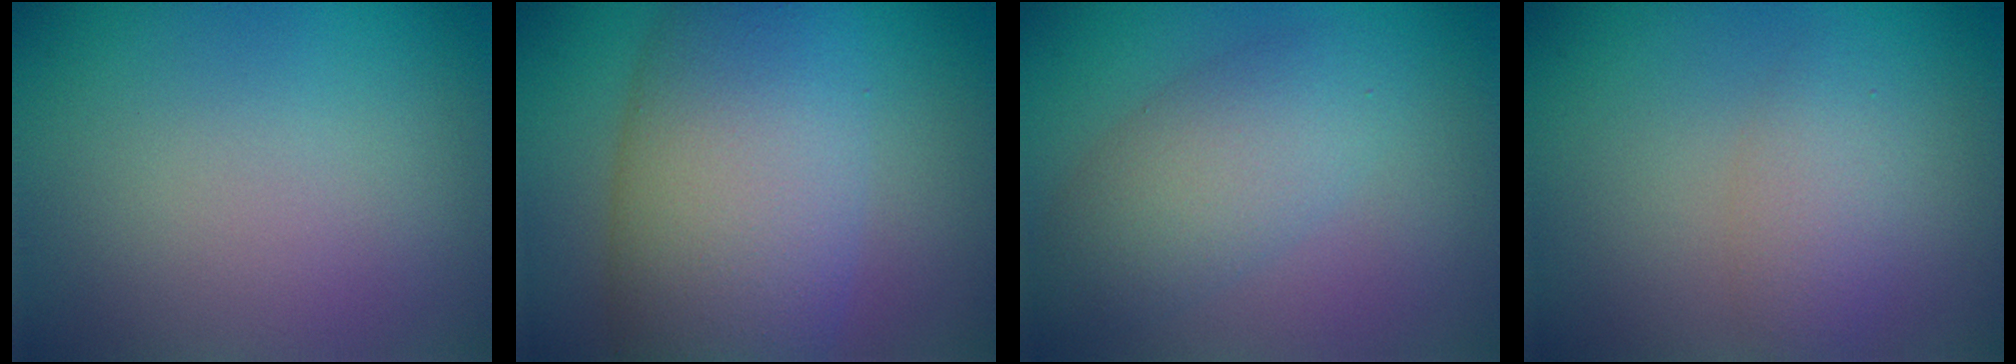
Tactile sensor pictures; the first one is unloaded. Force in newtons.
{"total": 10.7, "press": 10.7, "slide": 0.3}
{"total": 4.1, "press": 4.1, "slide": 0.2}
{"total": 2.3, "press": 2.3, "slide": 0.0}